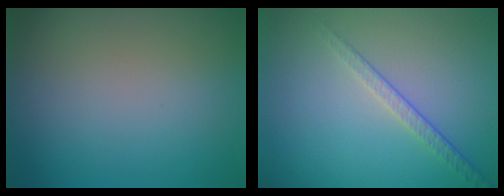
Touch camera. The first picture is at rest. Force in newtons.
{"total": 1.9, "press": 1.4, "slide": 1.3}